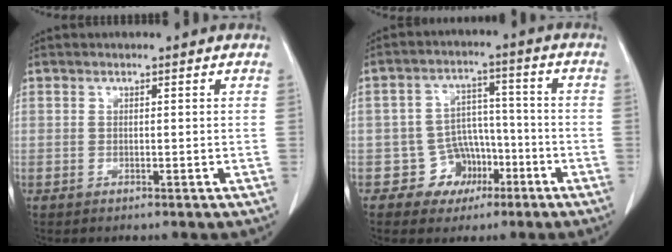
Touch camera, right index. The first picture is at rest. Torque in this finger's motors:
{"motor_torque": [0.03, -0.03, -0.46, -0.21]}